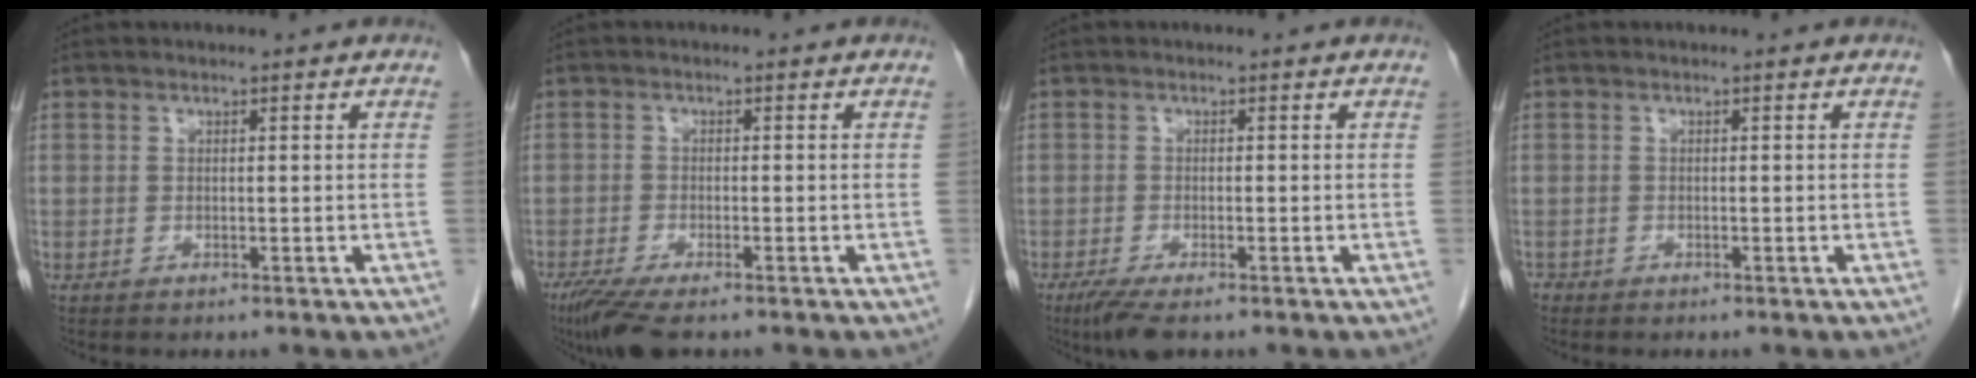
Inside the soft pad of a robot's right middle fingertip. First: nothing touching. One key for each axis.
{"total": 6.1, "fx": -4.5, "fy": 1.0, "fz": 4.0, "tx": -0.072, "ty": -0.016, "tz": -0.076}
{"total": 4.2, "fx": -2.9, "fy": 0.8, "fz": 2.9, "tx": -0.056, "ty": -0.011, "tz": -0.051}
{"total": 0.8, "fx": -0.7, "fy": 0.5, "fz": 0.1, "tx": -0.008, "ty": 0.000, "tz": -0.014}